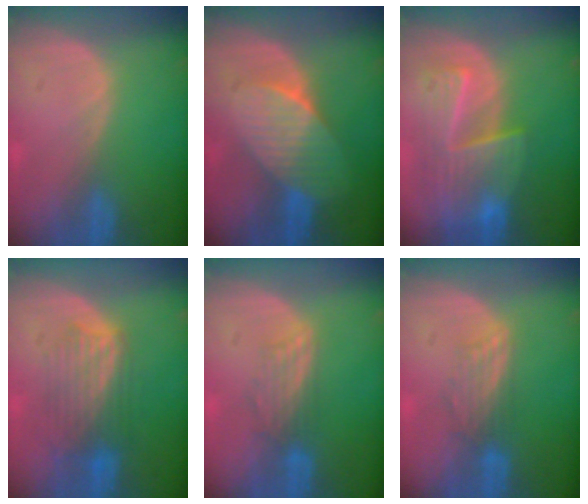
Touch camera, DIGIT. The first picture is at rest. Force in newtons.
{"total": 7.5, "press": 6.9, "slide": 2.9}
{"total": 9.5, "press": 8.4, "slide": 4.5}
{"total": 6.3, "press": 6.3, "slide": 0.5}
{"total": 3.6, "press": 3.2, "slide": 1.7}
{"total": 3.6, "press": 3.2, "slide": 1.7}